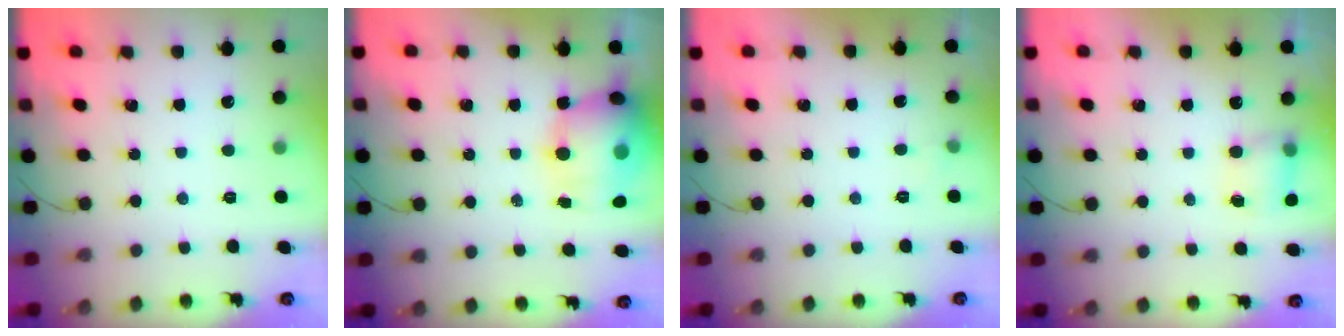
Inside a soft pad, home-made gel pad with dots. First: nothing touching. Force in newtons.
{"total": 16.9, "press": 16.4, "slide": 3.9}
{"total": 2.3, "press": 2.1, "slide": 0.9}
{"total": 5.6, "press": 5.6, "slide": 0.6}